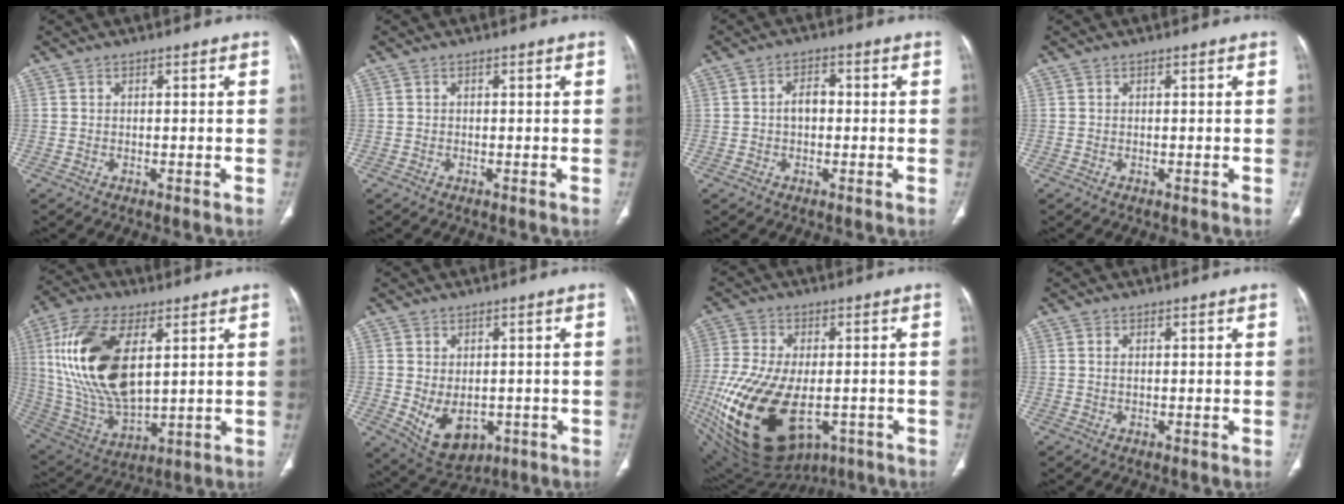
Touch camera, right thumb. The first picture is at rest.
{"total": 0.0}
{"total": 3.6, "force": [-0.2, 2.4, 2.7], "torque": [-0.039, 0.014, -0.008]}
{"total": 0.0}
{"total": 21.9, "force": [5.5, 10.9, 18.2], "torque": [-0.363, -0.022, 0.108]}
{"total": 8.8, "force": [-1.6, 6.1, 6.1], "torque": [-0.084, -0.006, -0.003]}
{"total": 24.5, "force": [-6.3, 14.0, 19.1], "torque": [-0.427, -0.024, -0.082]}
{"total": 0.9, "force": [0.3, 0.5, 0.8], "torque": [-0.019, 0.003, 0.007]}